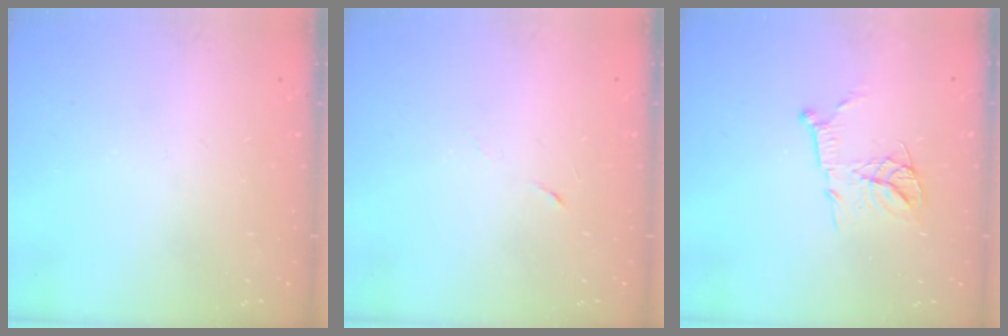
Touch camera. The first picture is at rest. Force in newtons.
{"total": 2.9, "press": 2.7, "slide": 1.0}
{"total": 13.9, "press": 13.9, "slide": 1.2}